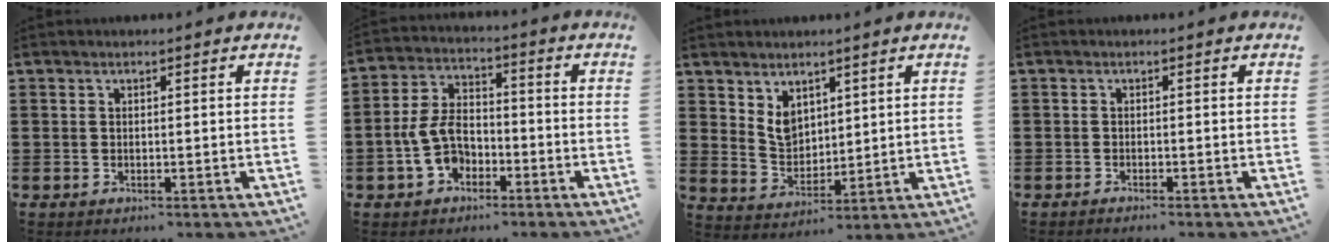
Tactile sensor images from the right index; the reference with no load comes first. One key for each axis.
{"total": 6.7, "fx": -2.6, "fy": 4.3, "fz": 4.3, "tx": -0.114, "ty": 0.001, "tz": -0.056}
{"total": 5.0, "fx": 3.1, "fy": 3.4, "fz": 2.0, "tx": -0.053, "ty": 0.002, "tz": 0.059}
{"total": 0.8, "fx": -0.8, "fy": -0.1, "fz": 0.1, "tx": -0.004, "ty": -0.002, "tz": -0.016}